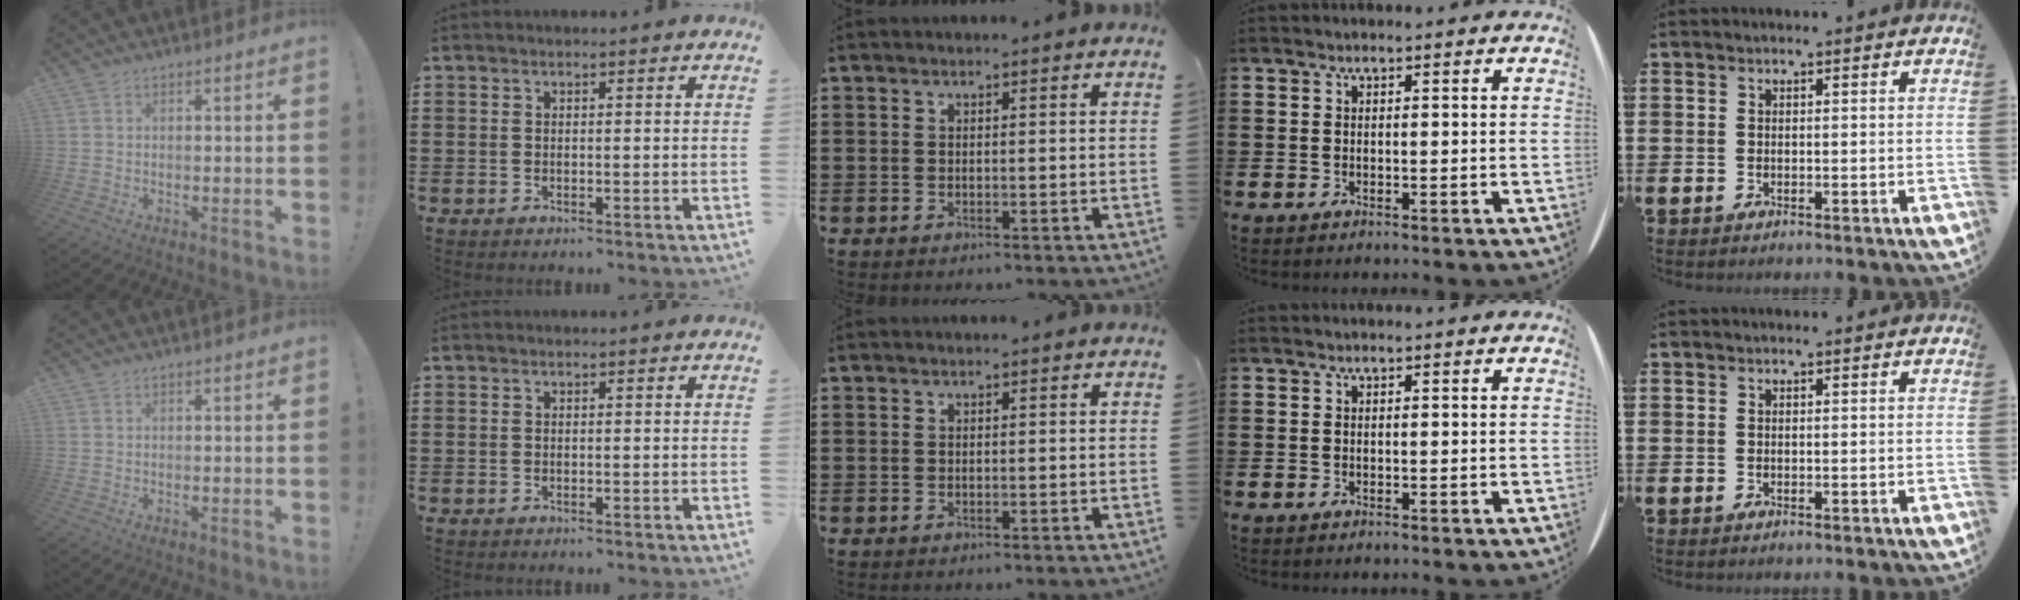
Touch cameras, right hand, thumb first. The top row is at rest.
{}